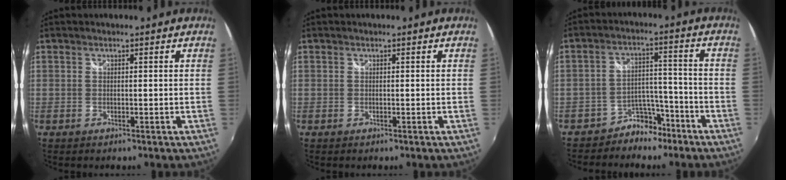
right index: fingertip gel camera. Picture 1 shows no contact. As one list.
[{"total": 0.0}, {"total": 6.9, "force": [-5.4, 4.0, 1.6], "torque": [-0.027, 0.029, -0.084]}]